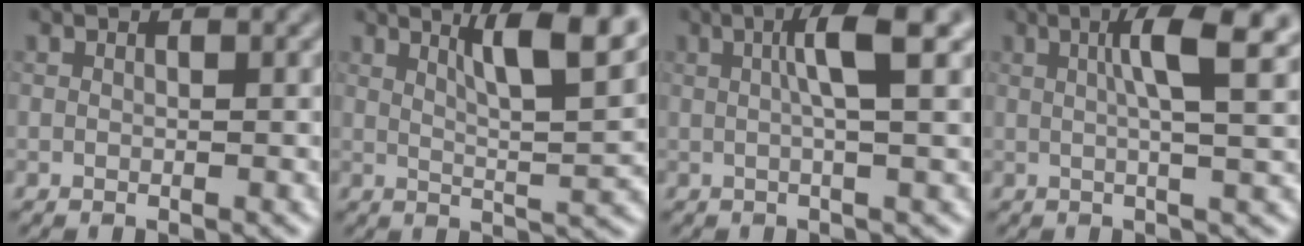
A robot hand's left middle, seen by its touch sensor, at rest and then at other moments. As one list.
[{"total": 7.6, "force": [3.9, 1.6, 6.4], "torque": [-0.084, 0.005, 0.063]}, {"total": 4.4, "force": [0.9, 0.5, 4.3], "torque": [-0.070, 0.006, 0.013]}, {"total": 6.2, "force": [1.7, 1.3, 5.8], "torque": [-0.079, 0.012, 0.023]}]